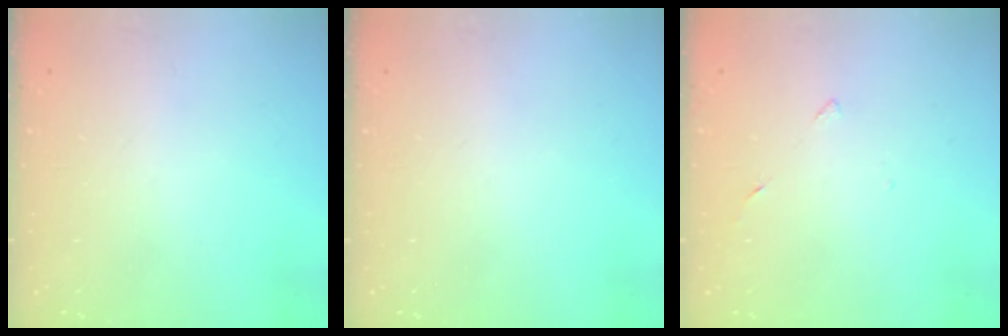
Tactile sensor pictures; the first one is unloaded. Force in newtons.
{"total": 0.0}
{"total": 2.7, "press": 2.6, "slide": 0.3}